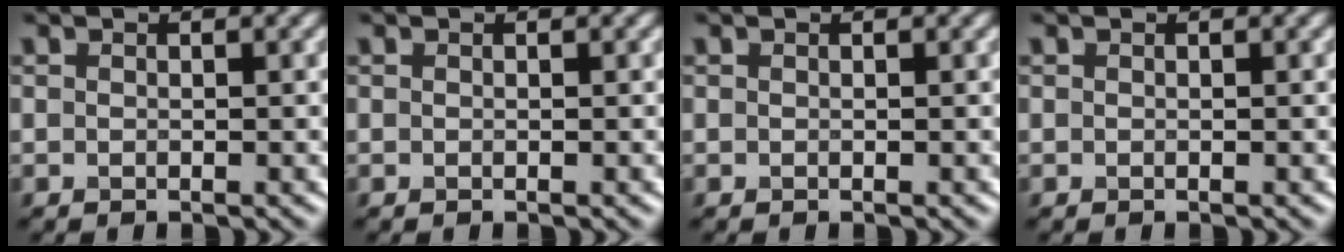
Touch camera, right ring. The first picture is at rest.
{"total": 0.0}
{"total": 0.0}
{"total": 0.0}